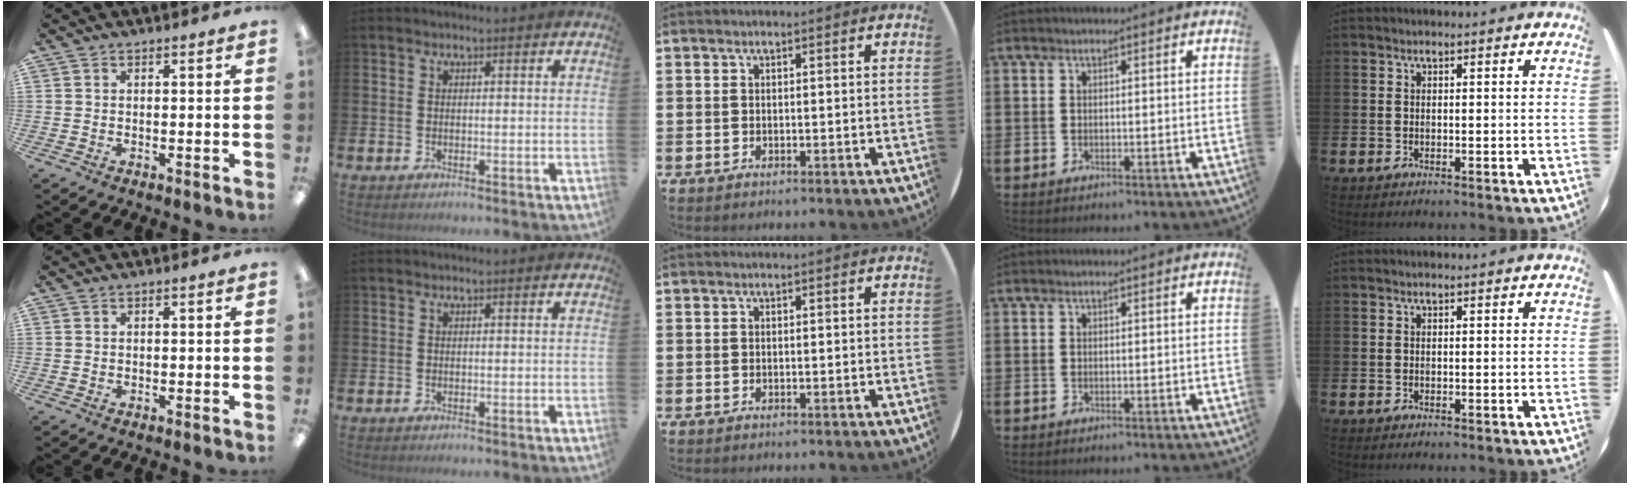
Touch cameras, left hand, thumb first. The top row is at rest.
{}